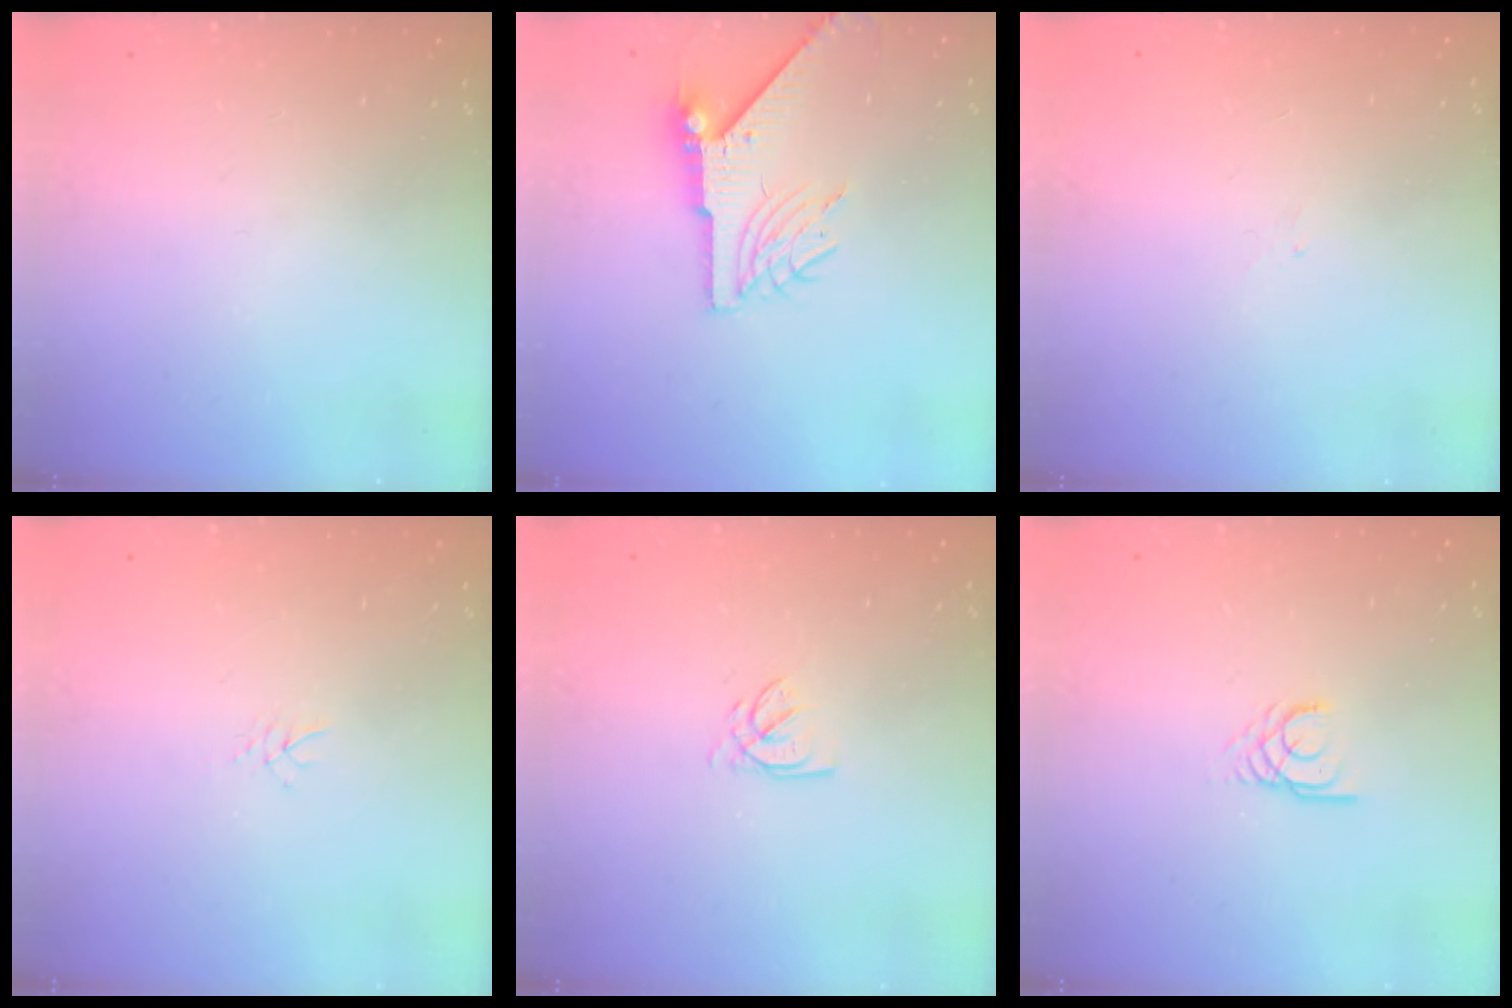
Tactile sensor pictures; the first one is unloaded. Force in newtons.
{"total": 7.7, "press": 7.7, "slide": 0.6}
{"total": 1.3, "press": 1.2, "slide": 0.5}
{"total": 3.1, "press": 3.0, "slide": 0.5}
{"total": 2.3, "press": 2.3, "slide": 0.3}
{"total": 2.2, "press": 2.2, "slide": 0.2}